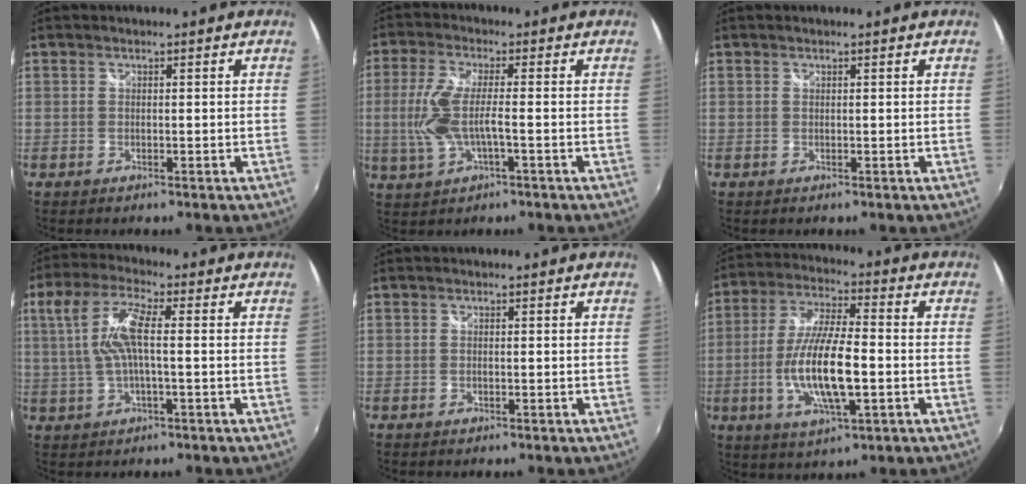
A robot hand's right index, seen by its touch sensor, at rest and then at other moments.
{"total": 8.5, "force": [-1.5, 2.3, 8.1], "torque": [-0.175, -0.007, -0.025]}
{"total": 0.0}
{"total": 8.9, "force": [0.6, 2.2, 8.6], "torque": [-0.174, 0.006, 0.016]}
{"total": 0.0}
{"total": 14.3, "force": [-3.1, 3.8, 13.4], "torque": [-0.269, -0.009, -0.054]}